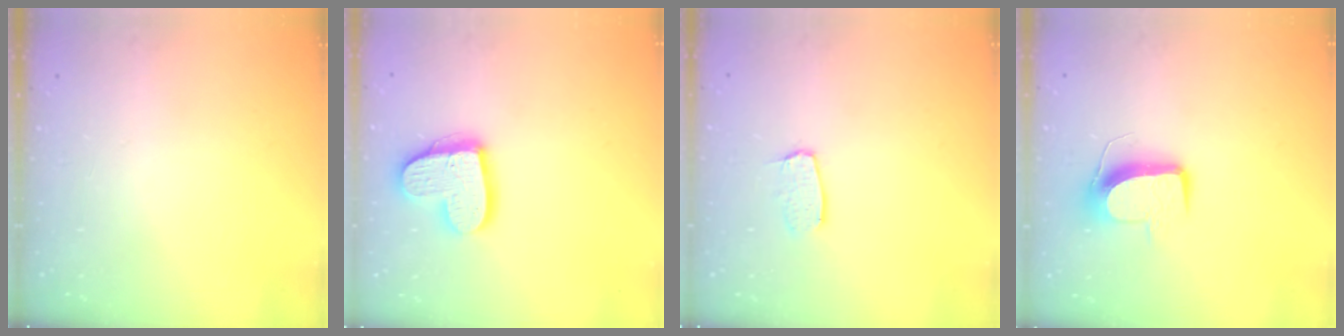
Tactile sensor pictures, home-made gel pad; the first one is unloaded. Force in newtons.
{"total": 16.6, "press": 16.6, "slide": 1.4}
{"total": 6.1, "press": 6.1, "slide": 0.2}
{"total": 9.6, "press": 9.6, "slide": 0.2}